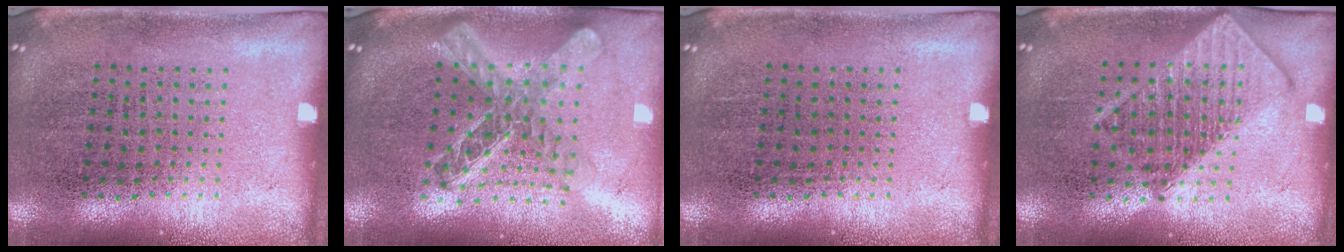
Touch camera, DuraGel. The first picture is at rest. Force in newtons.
{"total": 2.3, "press": 1.8, "slide": 1.4}
{"total": 0.0}
{"total": 2.9, "press": 2.9, "slide": 0.4}